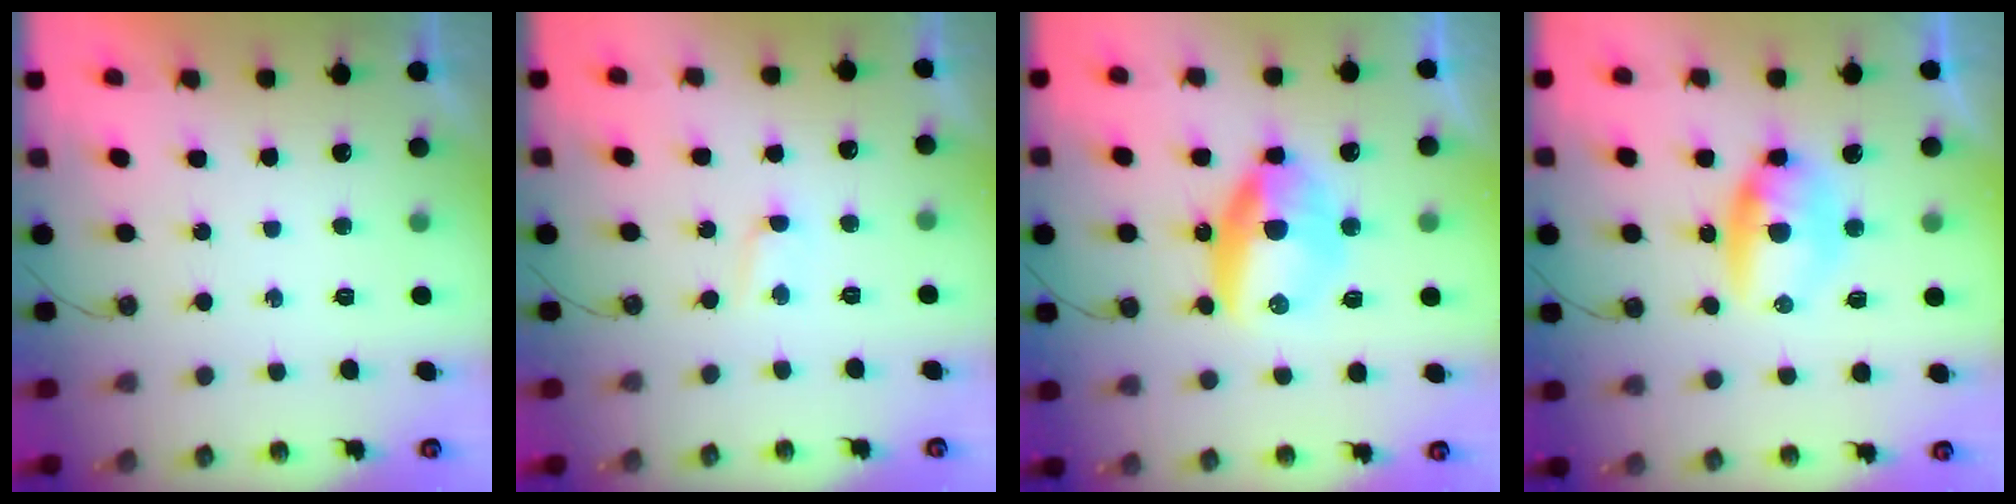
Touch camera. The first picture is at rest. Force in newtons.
{"total": 1.7, "press": 1.7, "slide": 0.3}
{"total": 10.5, "press": 10.3, "slide": 1.6}
{"total": 9.8, "press": 8.2, "slide": 5.3}